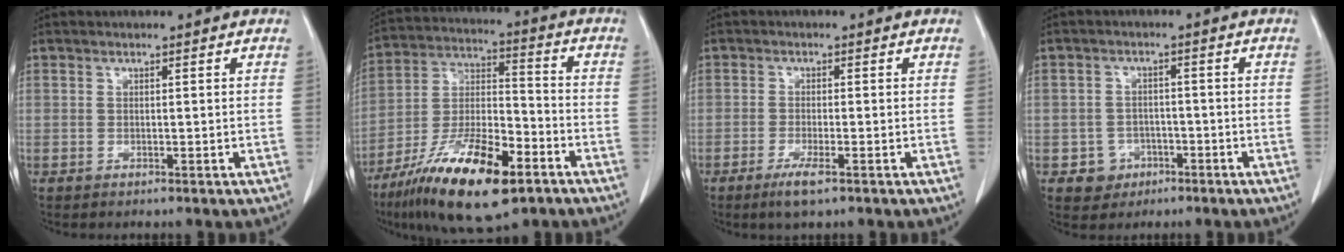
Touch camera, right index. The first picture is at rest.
{"total": 18.8, "force": [-11.0, 5.2, 14.4], "torque": [-0.271, -0.018, -0.193]}
{"total": 3.5, "force": [-2.1, 0.4, 2.7], "torque": [-0.055, -0.007, -0.039]}
{"total": 4.3, "force": [-1.9, 3.9, 0.2], "torque": [0.005, 0.015, -0.024]}